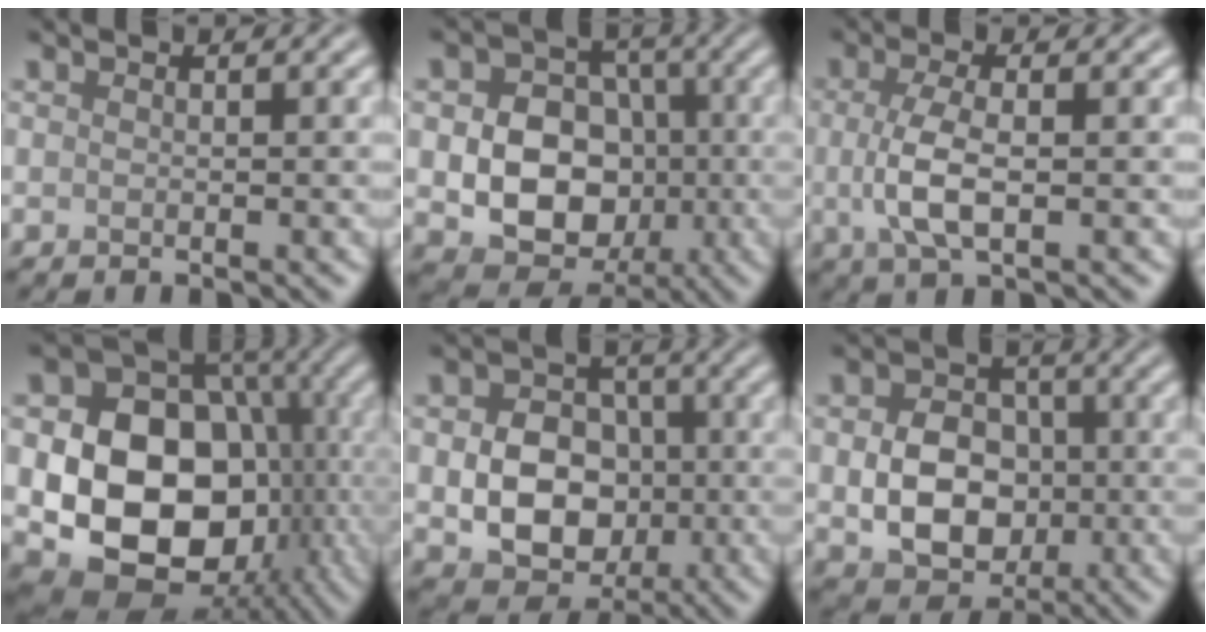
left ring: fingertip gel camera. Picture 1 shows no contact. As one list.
[{"total": 9.2, "force": [-1.3, 7.5, 5.2], "torque": [-0.062, -0.004, -0.037]}, {"total": 4.0, "force": [-0.2, 1.4, 3.7], "torque": [-0.083, -0.003, -0.005]}, {"total": 14.7, "force": [-1.7, 11.4, 9.1], "torque": [-0.133, -0.025, -0.027]}, {"total": 8.2, "force": [-1.0, 6.6, 4.6], "torque": [-0.060, -0.006, -0.025]}, {"total": 6.9, "force": [-0.8, 5.5, 4.2], "torque": [-0.071, -0.006, -0.020]}]